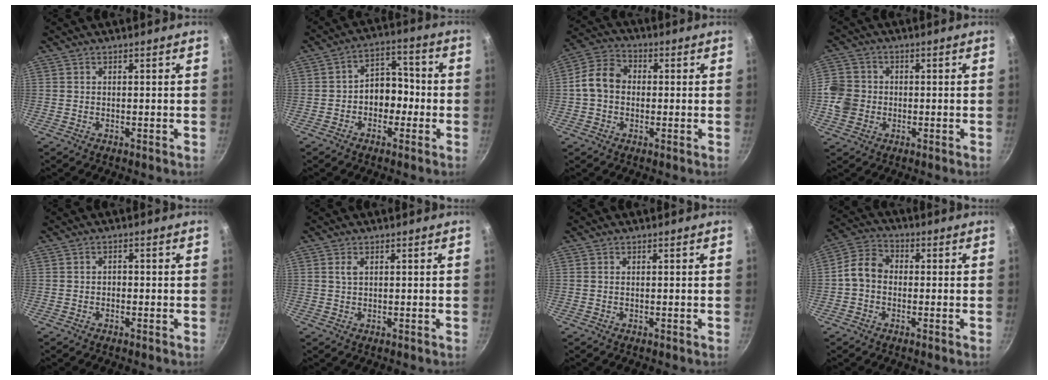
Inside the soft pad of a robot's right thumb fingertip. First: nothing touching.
{"total": 8.0, "force": [-1.5, 5.9, 5.3], "torque": [-0.040, 0.037, -0.037]}
{"total": 8.4, "force": [-0.1, 6.6, 5.1], "torque": [-0.087, 0.028, -0.014]}
{"total": 6.7, "force": [-1.0, 6.0, 2.9], "torque": [-0.046, 0.012, -0.023]}
{"total": 1.0, "force": [-0.3, 0.8, 0.5], "torque": [0.004, 0.005, -0.009]}
{"total": 1.4, "force": [0.6, 0.8, 1.1], "torque": [-0.025, 0.003, 0.014]}
{"total": 0.0}
{"total": 7.2, "force": [-0.6, 5.7, 4.4], "torque": [-0.071, 0.027, -0.025]}